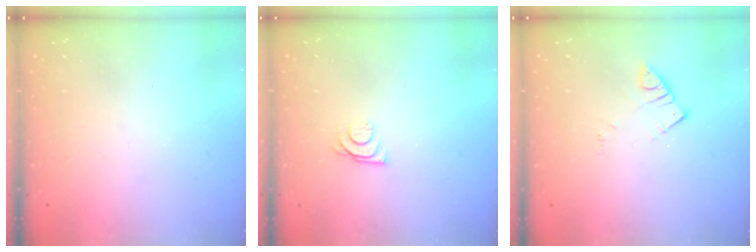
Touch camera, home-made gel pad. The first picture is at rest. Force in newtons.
{"total": 5.7, "press": 5.7, "slide": 0.5}
{"total": 2.8, "press": 2.7, "slide": 0.3}